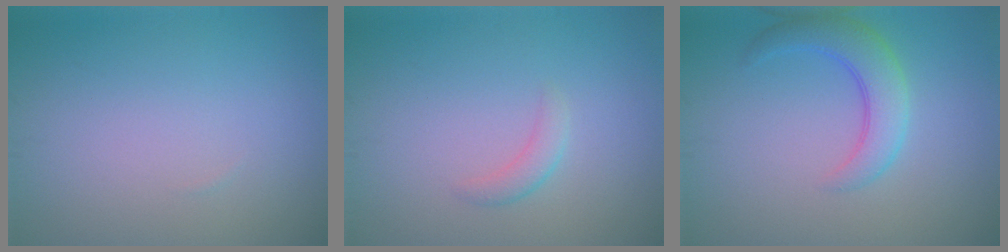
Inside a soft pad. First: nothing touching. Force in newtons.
{"total": 1.3, "press": 1.3, "slide": 0.1}
{"total": 4.0, "press": 3.9, "slide": 0.2}